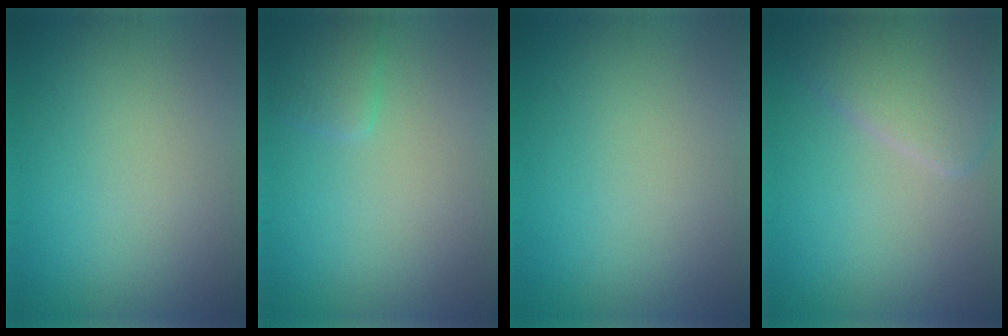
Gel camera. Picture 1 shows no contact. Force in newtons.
{"total": 1.5, "press": 1.5, "slide": 0.2}
{"total": 0.0}
{"total": 4.2, "press": 4.1, "slide": 0.4}